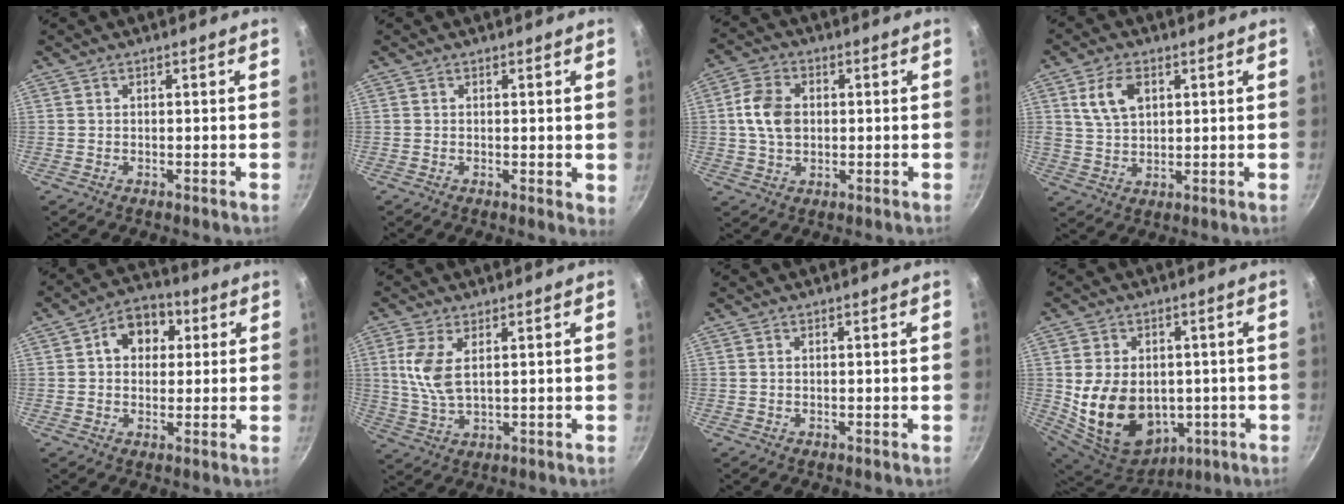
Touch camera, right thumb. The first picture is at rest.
{"total": 1.9, "force": [0.3, 0.8, 1.6], "torque": [-0.020, -0.005, 0.004]}
{"total": 8.1, "force": [0.7, 5.9, 5.5], "torque": [-0.092, 0.013, 0.007]}
{"total": 7.9, "force": [2.9, 4.9, 5.4], "torque": [-0.089, -0.006, 0.055]}
{"total": 9.1, "force": [2.4, 7.0, 5.2], "torque": [-0.036, 0.009, 0.022]}
{"total": 7.2, "force": [2.0, 3.4, 6.0], "torque": [-0.127, -0.009, 0.044]}
{"total": 0.0}
{"total": 17.9, "force": [-1.3, 13.6, 11.6], "torque": [-0.204, -0.003, 0.007]}